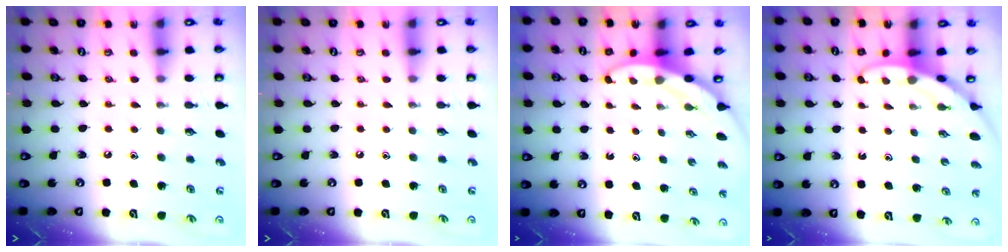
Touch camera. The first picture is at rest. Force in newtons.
{"total": 0.0}
{"total": 3.5, "press": 3.5, "slide": 0.1}
{"total": 3.1, "press": 3.1, "slide": 0.1}